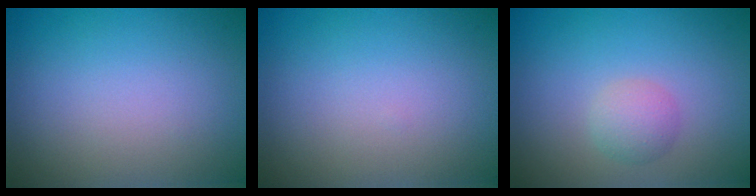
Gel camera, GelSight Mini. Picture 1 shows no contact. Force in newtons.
{"total": 0.0}
{"total": 1.9, "press": 1.9, "slide": 0.1}